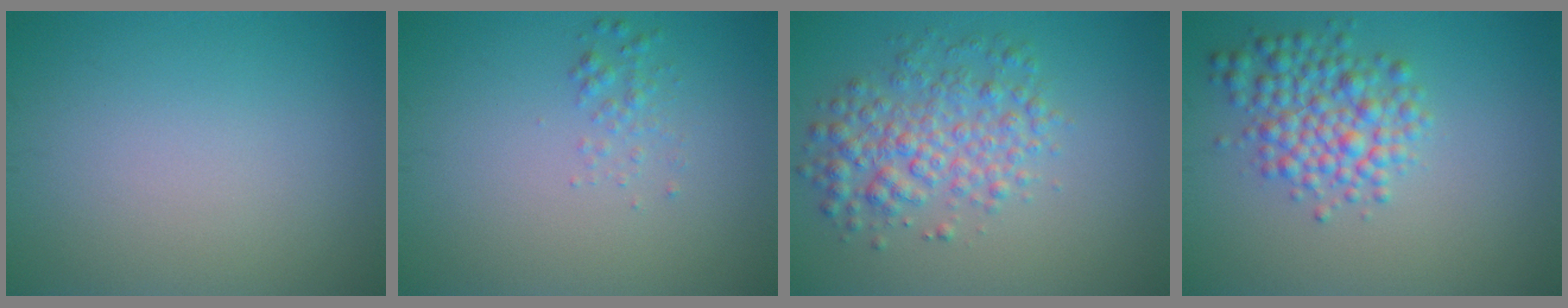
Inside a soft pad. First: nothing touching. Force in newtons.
{"total": 1.1, "press": 1.1, "slide": 0.0}
{"total": 4.6, "press": 4.6, "slide": 0.0}
{"total": 4.5, "press": 4.5, "slide": 0.1}